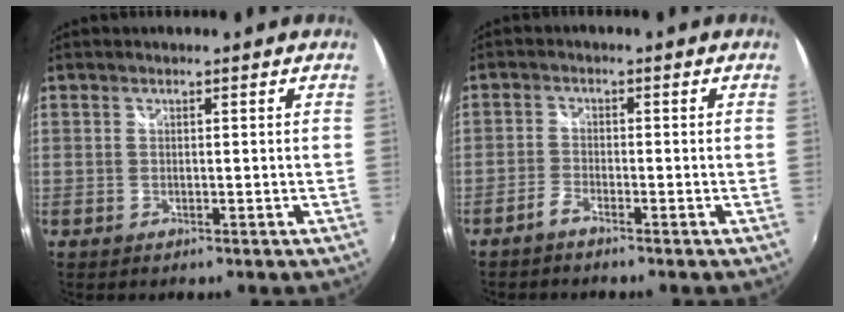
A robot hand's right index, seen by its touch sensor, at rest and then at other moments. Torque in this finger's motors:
{"motor_torque": [0.09, -0.06, -0.01, 0.00]}